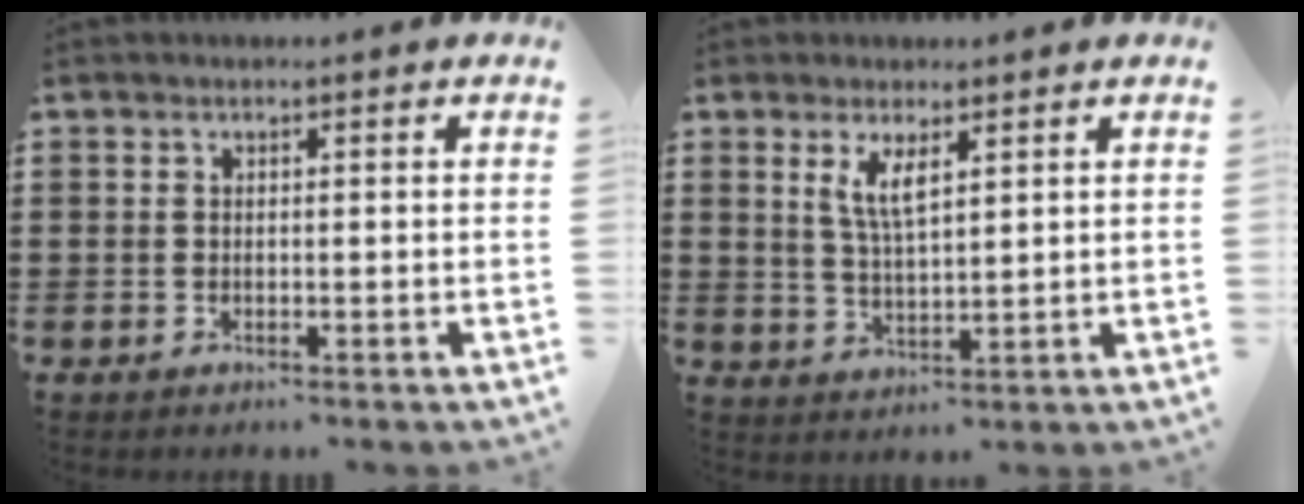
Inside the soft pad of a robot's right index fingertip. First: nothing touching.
{"total": 4.4, "force": [2.2, 1.3, 3.5], "torque": [-0.076, 0.004, 0.038]}